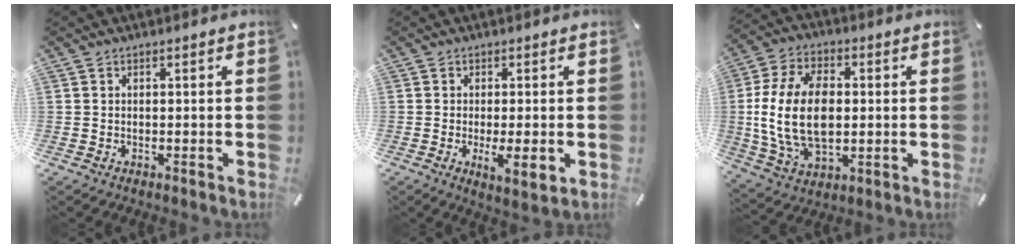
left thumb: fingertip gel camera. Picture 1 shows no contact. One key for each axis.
{"total": 5.7, "fx": -0.9, "fy": 1.7, "fz": 5.4, "tx": -0.086, "ty": -0.013, "tz": -0.011}
{"total": 17.4, "fx": 0.3, "fy": 11.4, "fz": 13.1, "tx": -0.281, "ty": 0.005, "tz": 0.007}